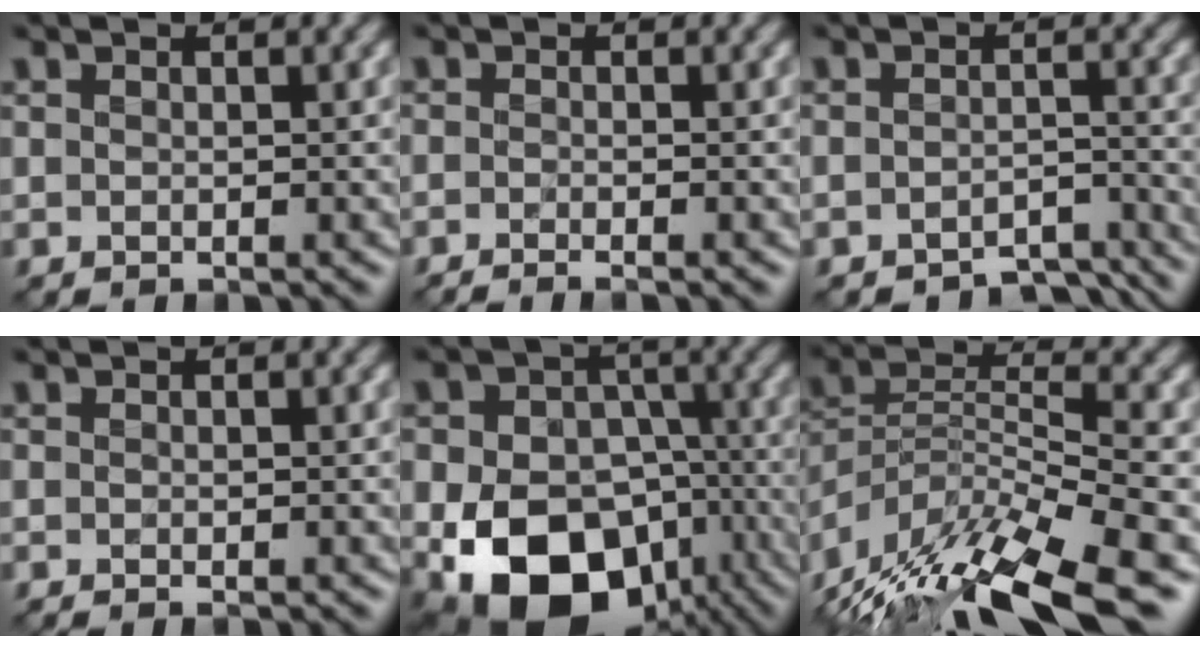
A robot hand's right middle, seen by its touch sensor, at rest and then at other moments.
{"total": 2.1, "force": [-1.3, 0.6, 1.6], "torque": [-0.015, -0.008, -0.029]}
{"total": 3.8, "force": [-3.4, 1.1, 1.3], "torque": [-0.016, -0.002, -0.047]}
{"total": 1.4, "force": [-0.5, 0.5, 1.2], "torque": [-0.018, -0.008, -0.005]}
{"total": 14.7, "force": [-5.8, 10.4, 8.6], "torque": [-0.146, -0.037, -0.091]}
{"total": 14.3, "force": [-10.4, 4.0, 9.1], "torque": [-0.187, 0.004, -0.171]}